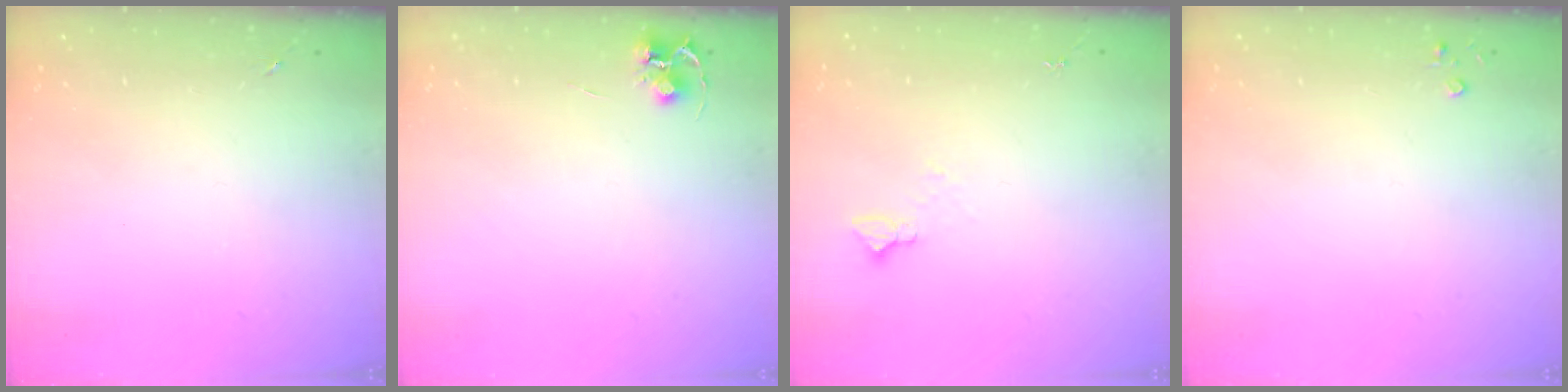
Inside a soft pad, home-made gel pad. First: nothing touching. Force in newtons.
{"total": 4.7, "press": 4.7, "slide": 0.4}
{"total": 3.1, "press": 3.1, "slide": 0.3}
{"total": 2.2, "press": 2.2, "slide": 0.3}